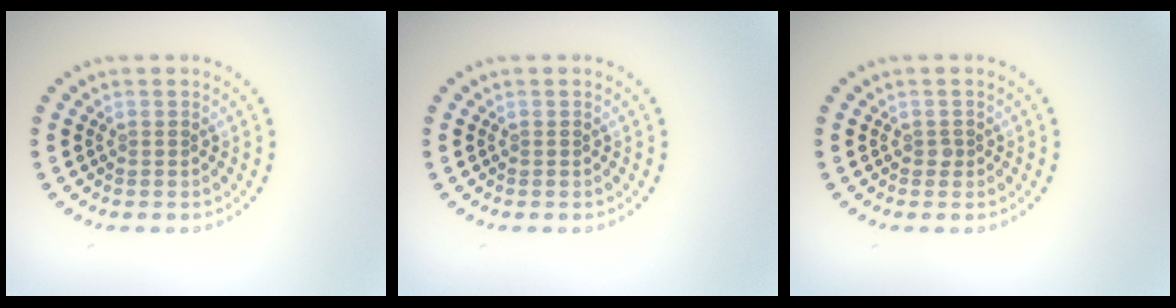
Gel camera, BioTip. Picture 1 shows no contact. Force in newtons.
{"total": 0.0}
{"total": 0.7, "press": 0.5, "slide": 0.5}